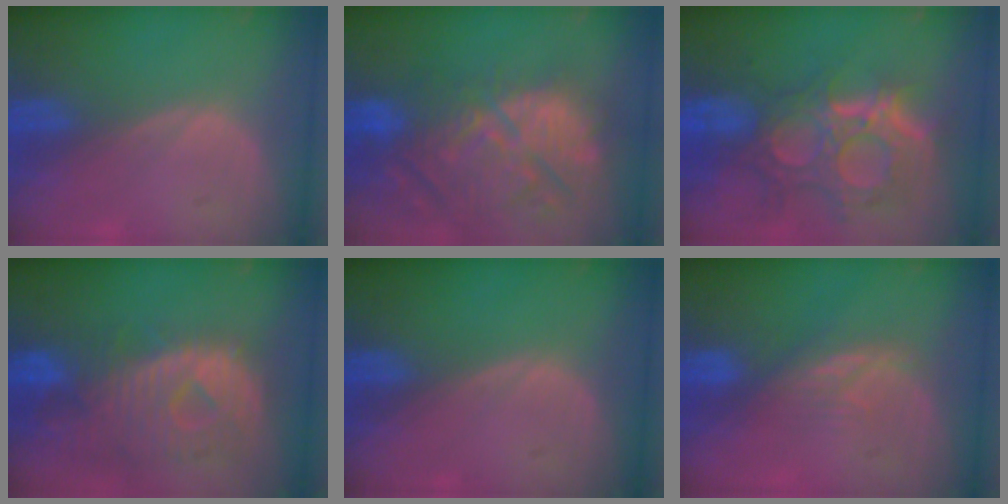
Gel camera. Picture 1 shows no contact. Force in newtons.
{"total": 14.4, "press": 12.6, "slide": 6.9}
{"total": 12.1, "press": 10.8, "slide": 5.4}
{"total": 11.8, "press": 10.2, "slide": 6.0}
{"total": 0.0}
{"total": 4.0, "press": 3.7, "slide": 1.4}